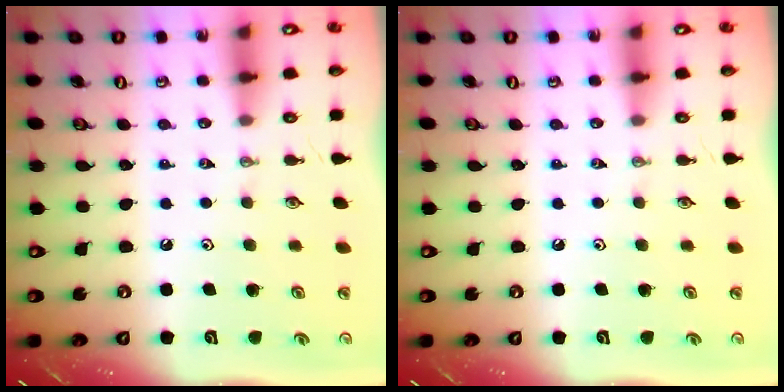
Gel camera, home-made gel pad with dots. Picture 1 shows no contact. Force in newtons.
{"total": 0.0}